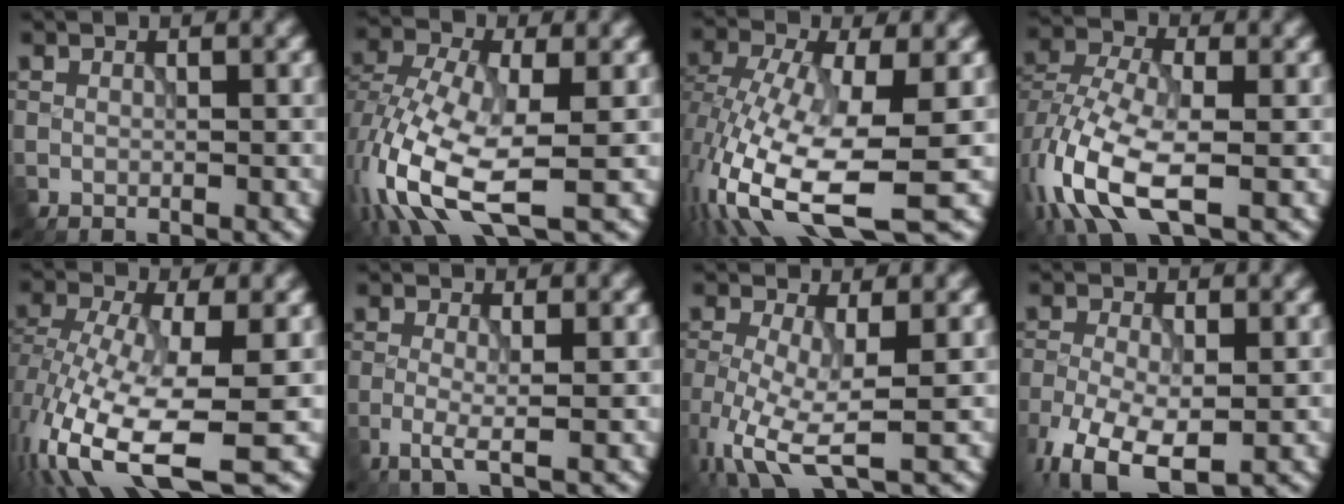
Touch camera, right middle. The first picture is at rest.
{"total": 11.3, "force": [-4.1, 5.2, 9.1], "torque": [-0.218, -0.015, -0.081]}
{"total": 13.3, "force": [-4.7, 4.7, 11.5], "torque": [-0.254, -0.020, -0.076]}
{"total": 9.9, "force": [-4.2, 4.7, 7.6], "torque": [-0.175, -0.013, -0.089]}
{"total": 12.3, "force": [-5.1, 4.2, 10.3], "torque": [-0.215, -0.017, -0.086]}
{"total": 2.1, "force": [-0.8, 0.2, 1.9], "torque": [-0.043, -0.005, -0.023]}
{"total": 6.7, "force": [-2.3, 2.2, 5.8], "torque": [-0.135, -0.015, -0.048]}
{"total": 9.2, "force": [-4.8, 4.5, 6.4], "torque": [-0.141, -0.045, -0.079]}